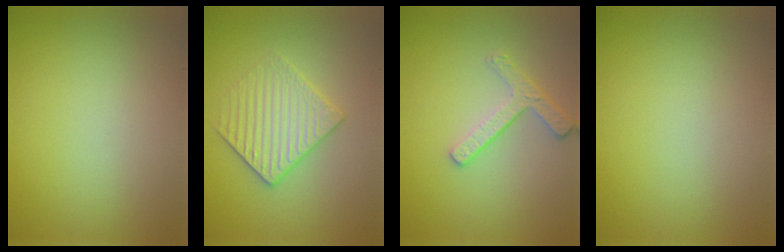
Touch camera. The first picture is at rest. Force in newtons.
{"total": 3.4, "press": 3.2, "slide": 1.0}
{"total": 2.4, "press": 2.3, "slide": 0.8}
{"total": 0.0}